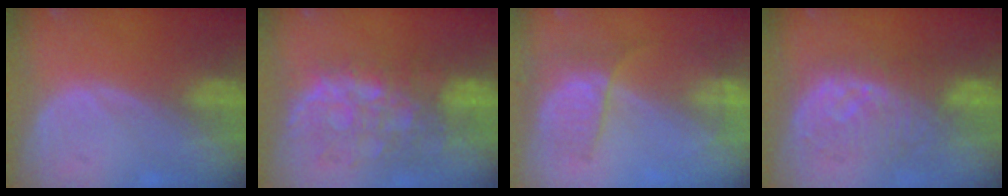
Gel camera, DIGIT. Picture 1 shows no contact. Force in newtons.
{"total": 10.0, "press": 9.1, "slide": 4.0}
{"total": 7.2, "press": 6.0, "slide": 3.9}
{"total": 8.9, "press": 8.7, "slide": 1.8}